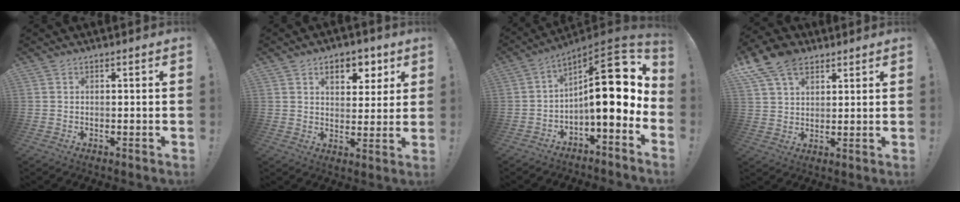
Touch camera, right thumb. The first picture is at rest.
{"total": 8.8, "force": [4.5, 5.5, 5.2], "torque": [-0.063, -0.020, 0.078]}
{"total": 17.8, "force": [2.7, 6.2, 16.5], "torque": [-0.238, -0.020, 0.045]}
{"total": 11.7, "force": [6.9, 7.4, 5.8], "torque": [-0.097, -0.027, 0.134]}